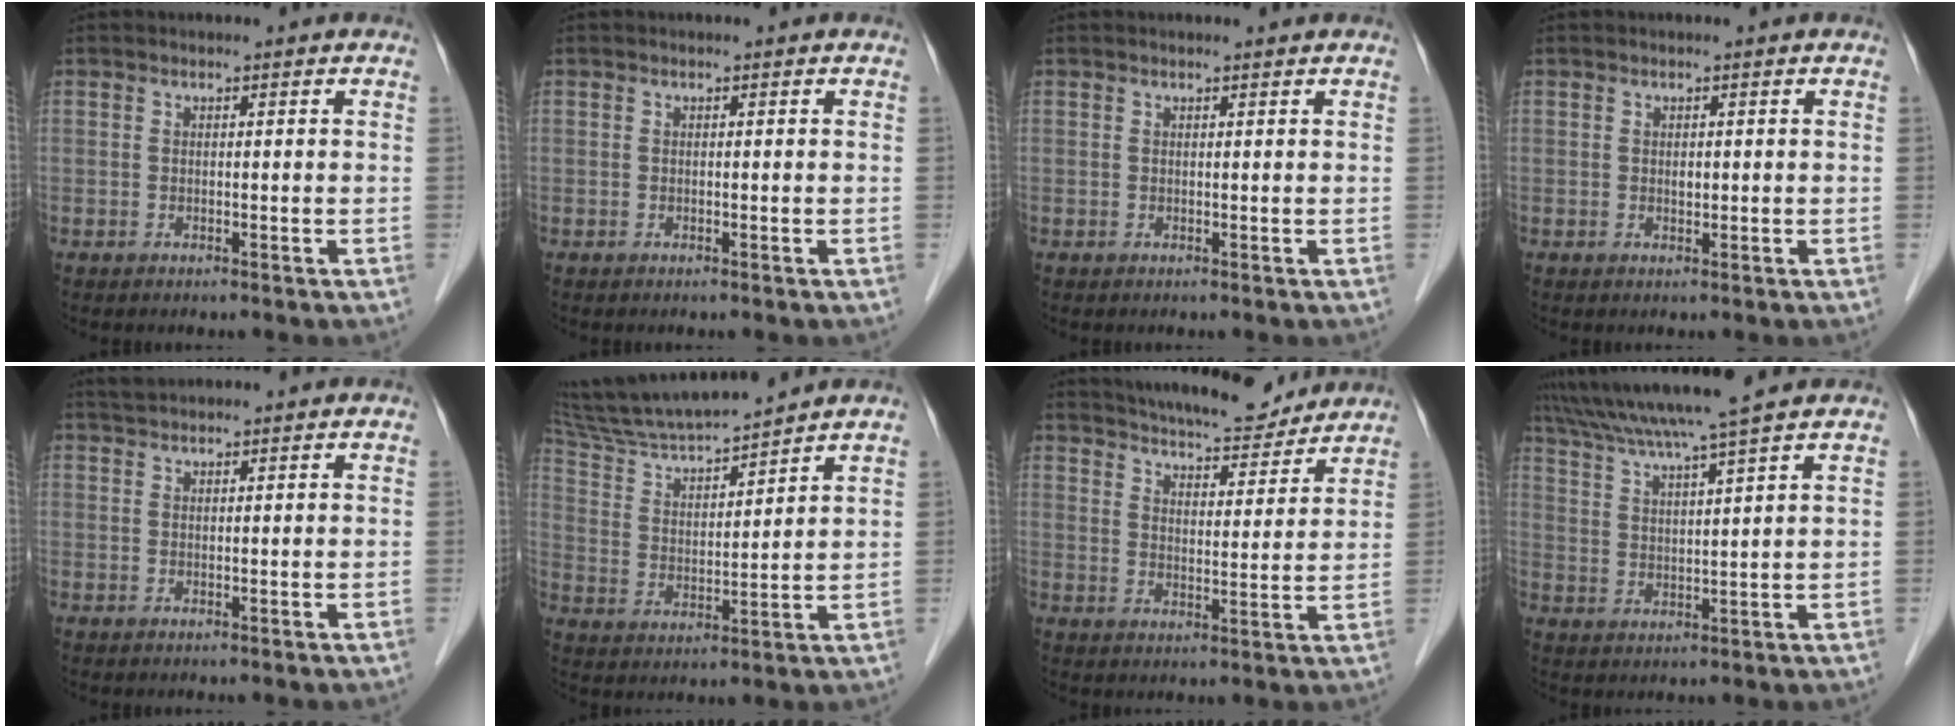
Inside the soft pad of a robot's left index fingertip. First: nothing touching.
{"total": 0.0}
{"total": 0.8, "force": [0.8, -0.1, 0.2], "torque": [-0.008, 0.002, 0.012]}
{"total": 0.8, "force": [0.1, 0.5, 0.6], "torque": [-0.009, -0.001, 0.002]}
{"total": 2.6, "force": [2.5, 0.1, 0.7], "torque": [-0.009, 0.020, 0.045]}
{"total": 14.2, "force": [13.1, -0.1, 5.4], "torque": [-0.107, 0.010, 0.239]}
{"total": 13.3, "force": [12.4, 2.4, 4.0], "torque": [-0.058, 0.000, 0.174]}
{"total": 12.5, "force": [10.6, -1.6, 6.4], "torque": [-0.116, 0.018, 0.169]}